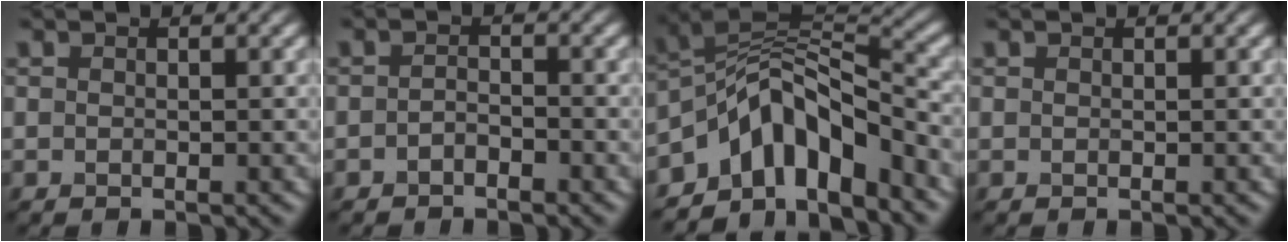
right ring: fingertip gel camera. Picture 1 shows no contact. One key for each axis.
{"total": 1.1, "fx": -0.8, "fy": 0.5, "fz": 0.6, "tx": -0.012, "ty": 0.006, "tz": -0.017}
{"total": 8.6, "fx": -4.2, "fy": 4.4, "fz": 6.2, "tx": -0.079, "ty": 0.015, "tz": -0.086}
{"total": 0.0}